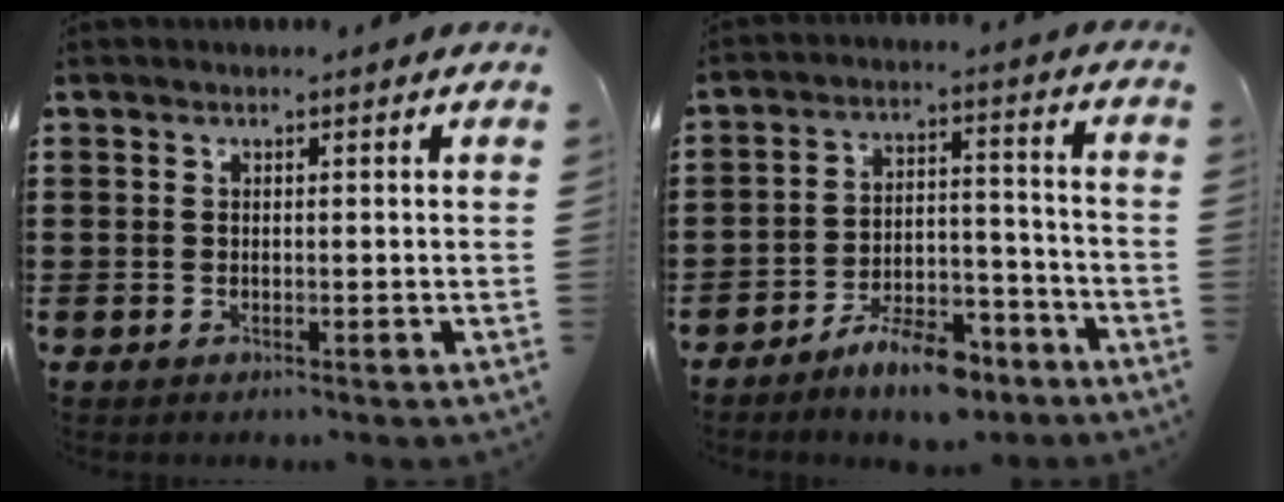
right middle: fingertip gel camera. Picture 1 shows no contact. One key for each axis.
{"total": 8.0, "fx": -6.9, "fy": 2.1, "fz": 3.5, "tx": -0.057, "ty": 0.021, "tz": -0.126}